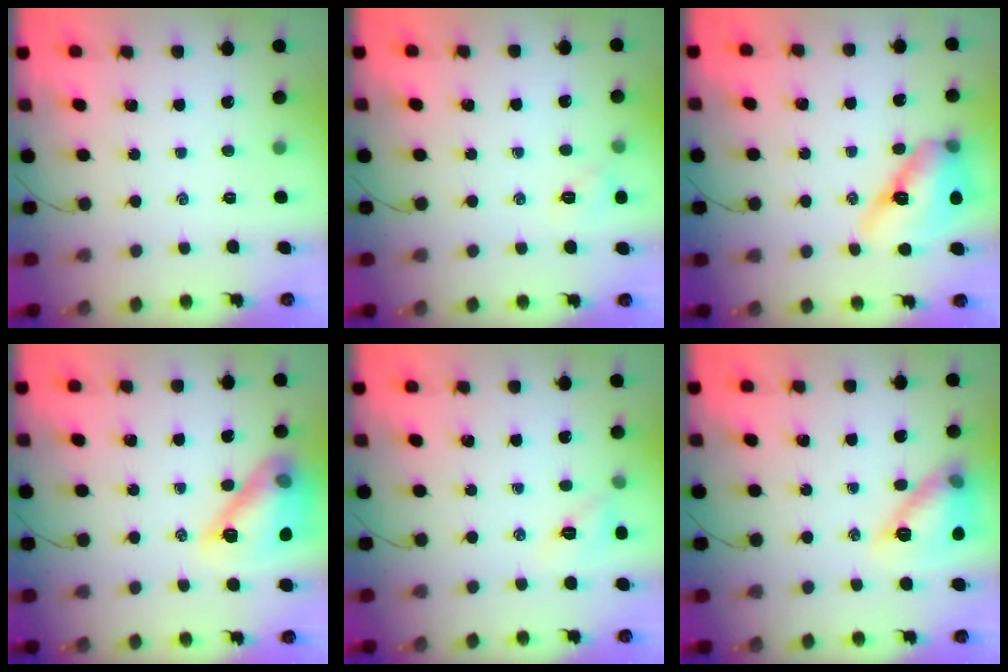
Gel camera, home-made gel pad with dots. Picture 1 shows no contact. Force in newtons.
{"total": 5.0, "press": 4.8, "slide": 1.4}
{"total": 12.5, "press": 11.9, "slide": 3.7}
{"total": 15.7, "press": 15.6, "slide": 1.4}
{"total": 6.9, "press": 6.7, "slide": 1.6}
{"total": 13.7, "press": 13.7, "slide": 0.6}